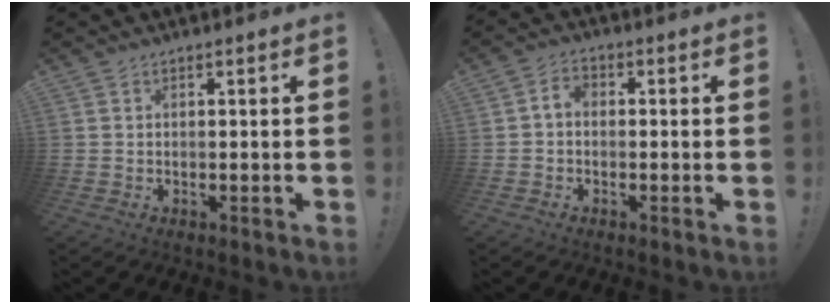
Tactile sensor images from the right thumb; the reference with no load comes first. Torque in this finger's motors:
{"motor_torque": [0.66, 0.54, 0.65, -0.23, 0.07]}